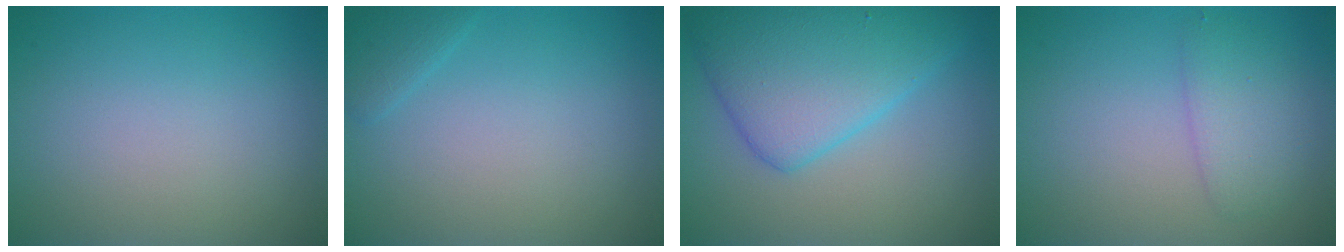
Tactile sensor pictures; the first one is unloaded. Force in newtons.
{"total": 1.2, "press": 1.2, "slide": 0.0}
{"total": 7.2, "press": 7.2, "slide": 0.3}
{"total": 2.7, "press": 2.7, "slide": 0.1}